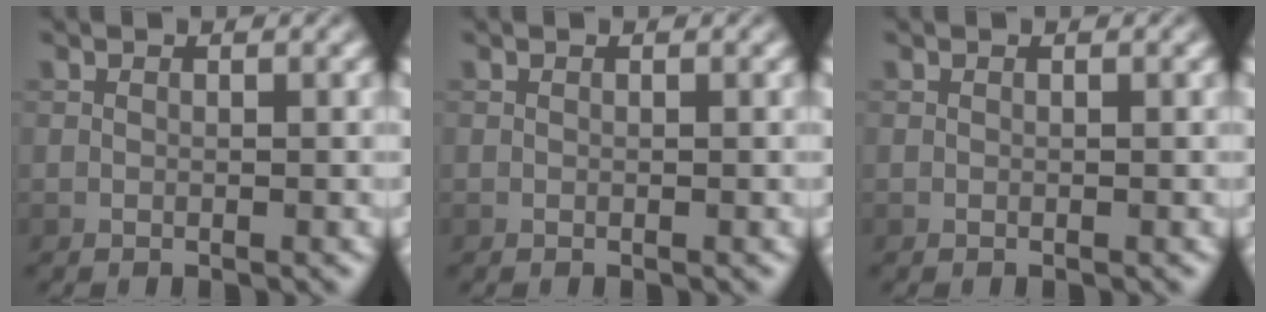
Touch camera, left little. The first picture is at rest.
{"total": 0.0}
{"total": 0.0}